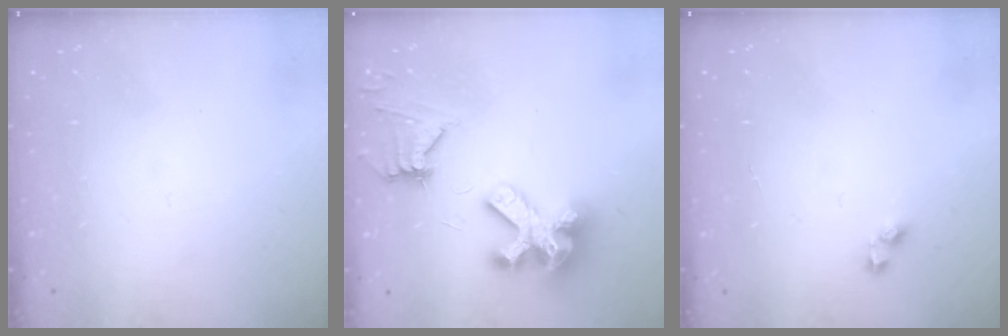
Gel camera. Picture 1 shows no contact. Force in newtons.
{"total": 11.8, "press": 11.7, "slide": 1.4}
{"total": 2.9, "press": 2.9, "slide": 0.2}